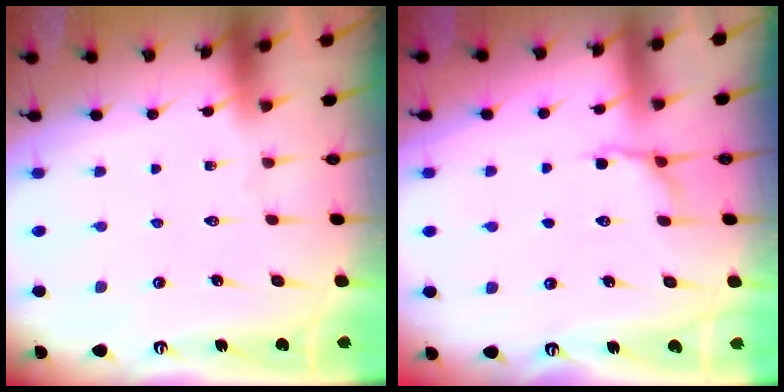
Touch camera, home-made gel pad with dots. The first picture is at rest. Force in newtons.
{"total": 5.4, "press": 4.6, "slide": 2.8}